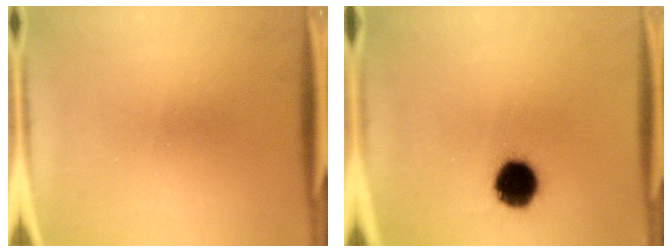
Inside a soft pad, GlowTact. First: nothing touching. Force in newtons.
{"total": 11.5}